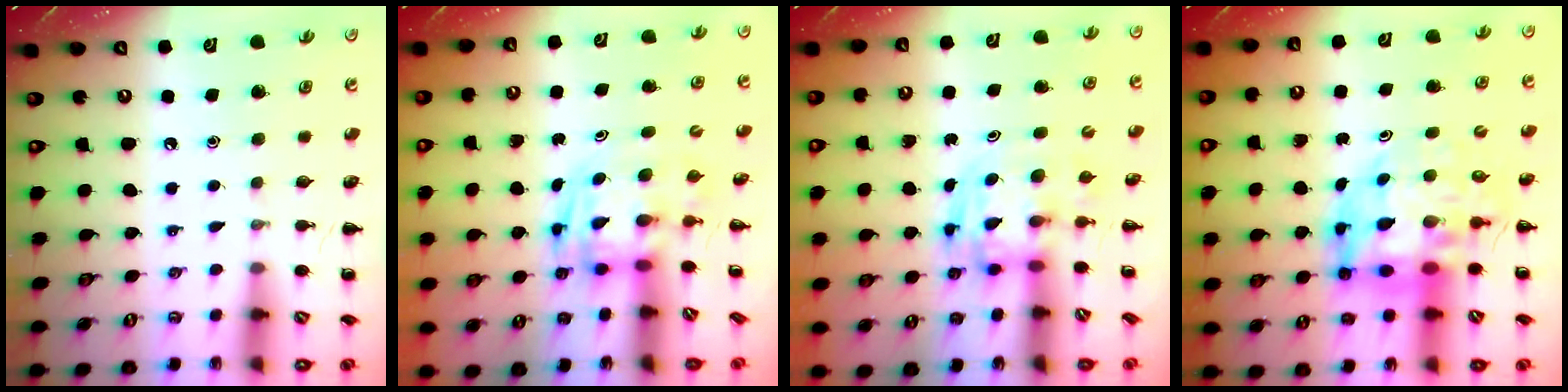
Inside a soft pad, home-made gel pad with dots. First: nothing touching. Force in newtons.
{"total": 2.7, "press": 2.6, "slide": 0.5}
{"total": 3.3, "press": 3.3, "slide": 0.6}
{"total": 13.8, "press": 13.2, "slide": 4.1}